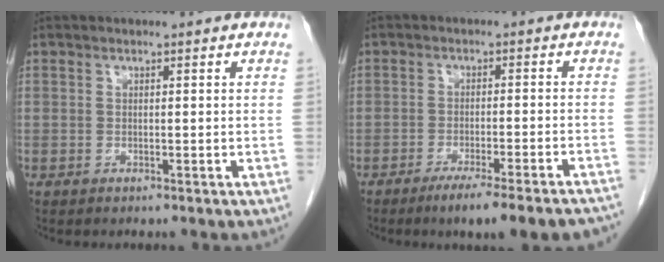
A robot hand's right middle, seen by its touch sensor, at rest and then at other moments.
{"total": 13.3, "force": [-10.9, 0.5, 7.6], "torque": [-0.067, -0.013, -0.149]}